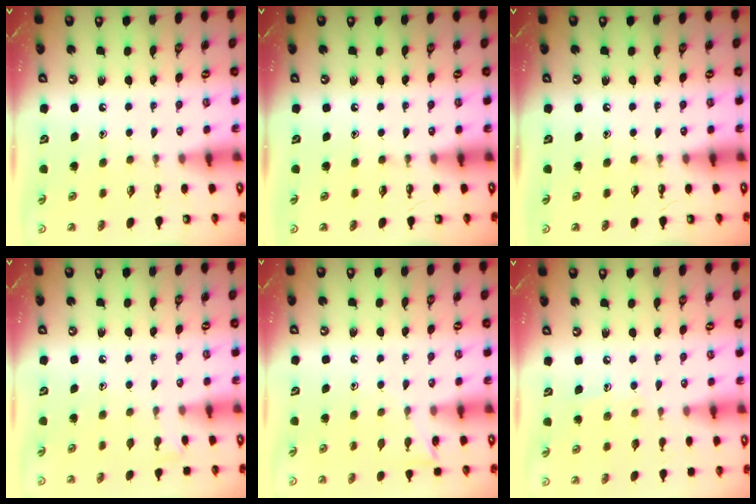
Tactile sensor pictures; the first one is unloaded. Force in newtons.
{"total": 0.0}
{"total": 0.0}
{"total": 3.5, "press": 3.5, "slide": 0.5}
{"total": 6.3, "press": 6.3, "slide": 0.7}
{"total": 5.5, "press": 5.4, "slide": 0.5}